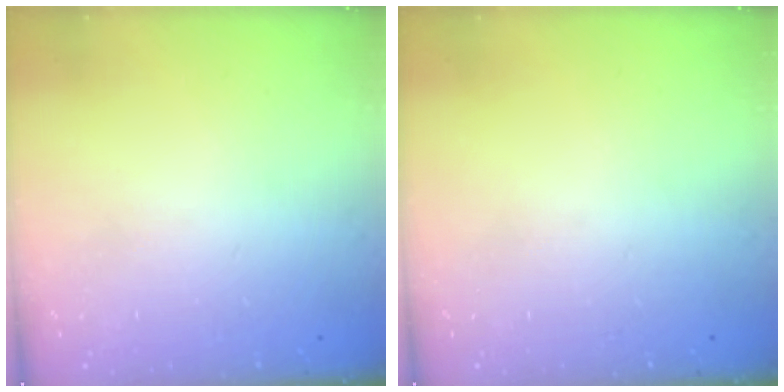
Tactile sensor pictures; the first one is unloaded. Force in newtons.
{"total": 0.0}